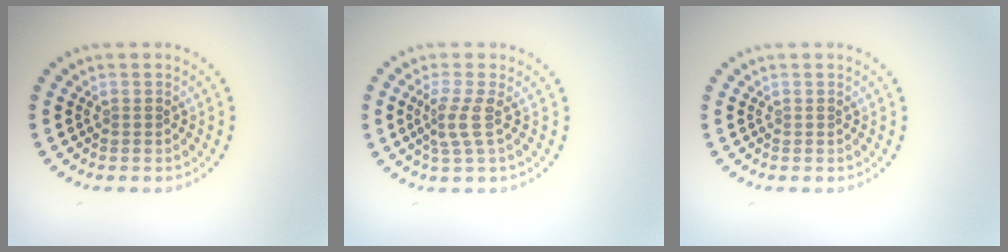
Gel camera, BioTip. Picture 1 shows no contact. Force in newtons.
{"total": 2.4, "press": 1.7, "slide": 1.7}
{"total": 0.0}